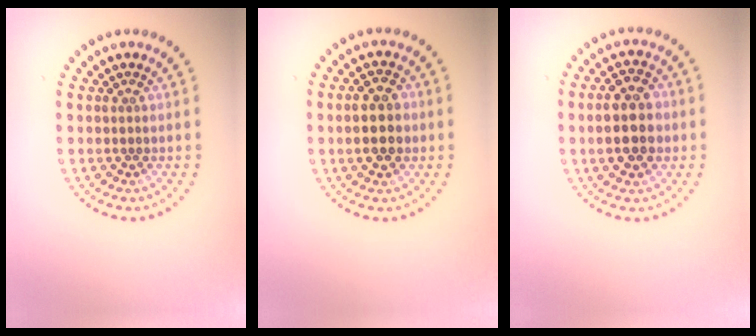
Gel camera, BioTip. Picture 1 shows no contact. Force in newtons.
{"total": 3.5, "press": 3.5, "slide": 0.3}
{"total": 4.9, "press": 4.9, "slide": 0.4}